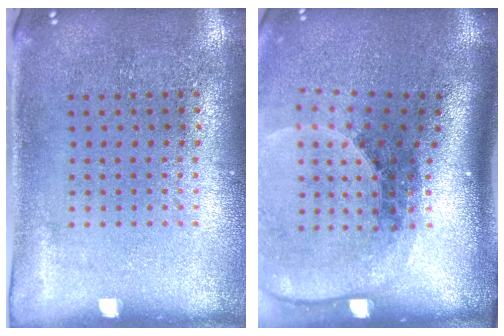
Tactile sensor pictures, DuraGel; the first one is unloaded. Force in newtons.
{"total": 2.7, "press": 1.9, "slide": 2.0}